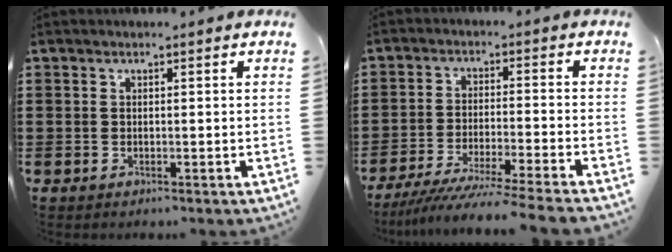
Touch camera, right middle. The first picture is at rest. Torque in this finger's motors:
{"motor_torque": [0.37, 0.00, 0.31, 0.12]}